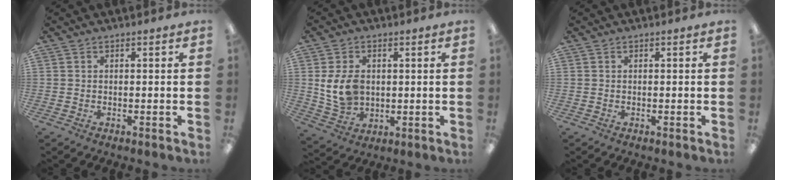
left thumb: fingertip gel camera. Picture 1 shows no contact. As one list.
[{"total": 8.9, "force": [1.4, 6.6, 5.8], "torque": [-0.122, 0.001, 0.026]}, {"total": 0.0}]